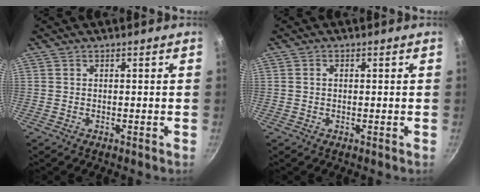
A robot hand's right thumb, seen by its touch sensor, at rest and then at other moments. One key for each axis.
{"total": 1.0, "fx": 0.1, "fy": 0.7, "fz": 0.7, "tx": -0.011, "ty": 0.005, "tz": 0.001}